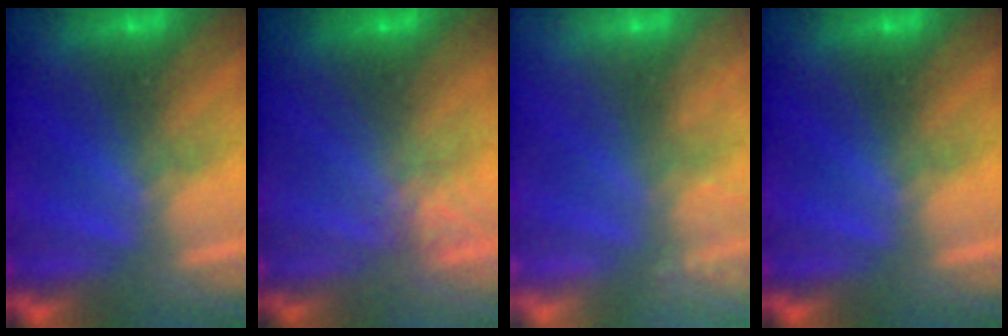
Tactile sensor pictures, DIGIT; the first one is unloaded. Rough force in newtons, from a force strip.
{"total": 1.7}
{"total": 2.4}
{"total": 0.0}